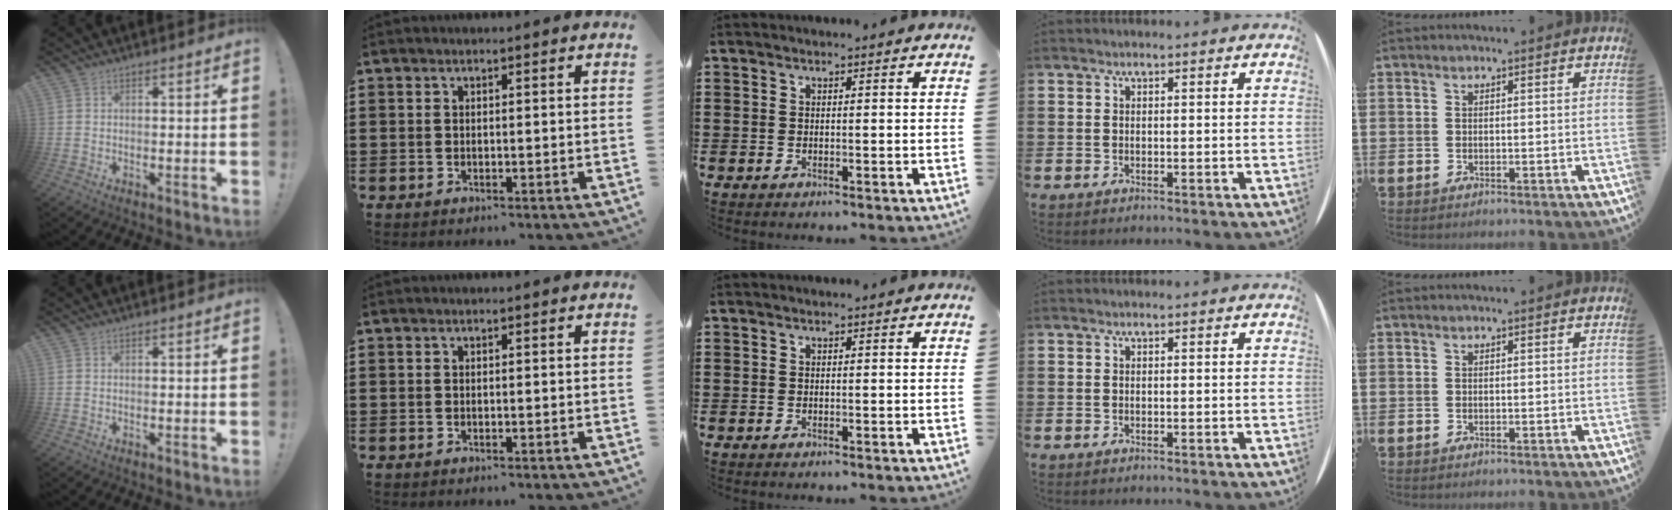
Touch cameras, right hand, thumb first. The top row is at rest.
{}